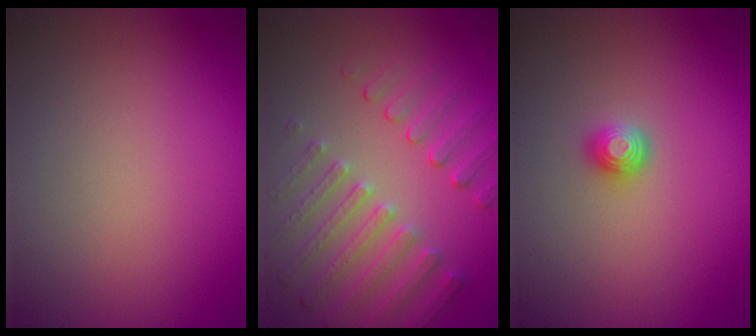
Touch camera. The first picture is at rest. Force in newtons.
{"total": 4.9, "press": 3.8, "slide": 3.1}
{"total": 1.4, "press": 1.2, "slide": 0.6}